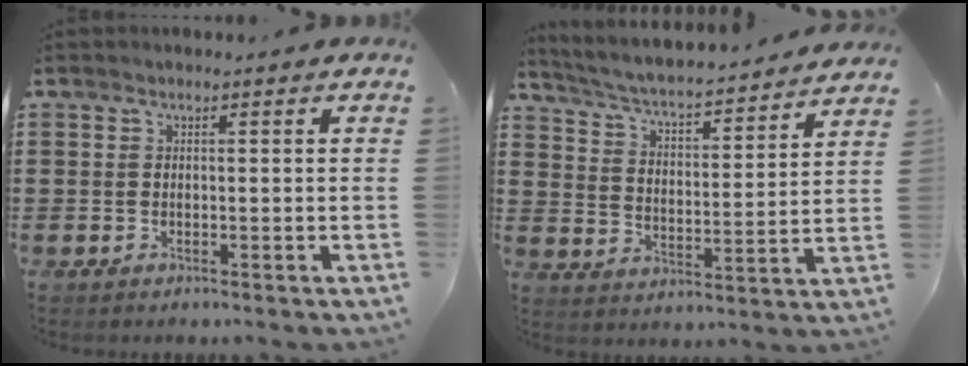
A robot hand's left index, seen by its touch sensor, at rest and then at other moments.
{"total": 3.7, "force": [3.5, -0.2, 1.1], "torque": [-0.041, -0.036, 0.050]}